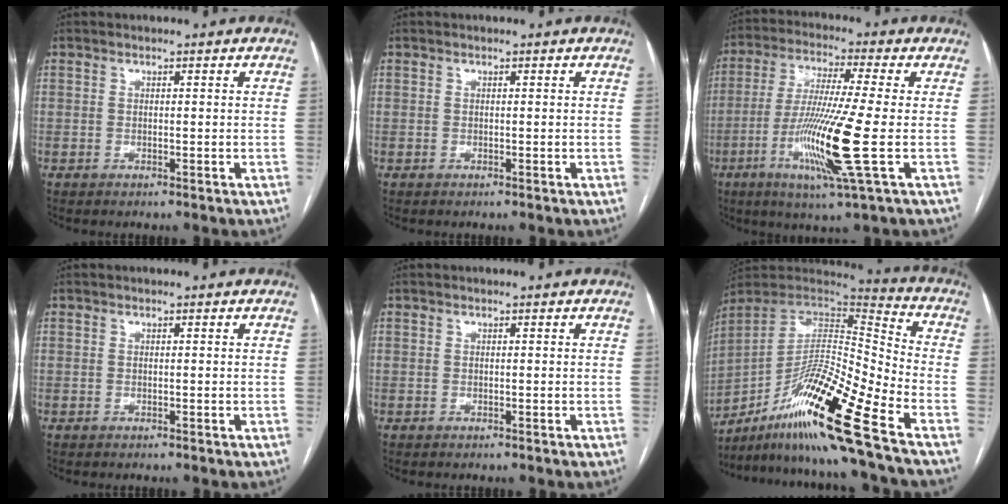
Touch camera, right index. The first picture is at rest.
{"total": 0.0}
{"total": 14.4, "force": [-3.9, -1.1, 13.8], "torque": [-0.278, -0.025, -0.077]}
{"total": 0.0}
{"total": 0.0}
{"total": 20.9, "force": [-13.2, -0.7, 16.2], "torque": [-0.303, -0.012, -0.240]}